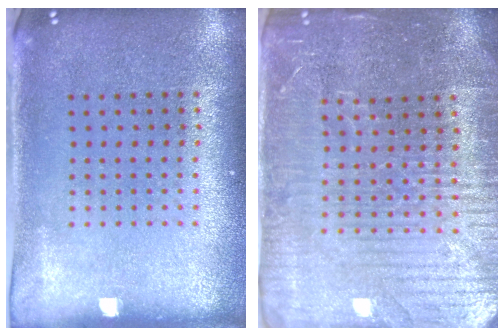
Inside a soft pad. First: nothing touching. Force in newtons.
{"total": 4.4, "press": 4.2, "slide": 1.5}